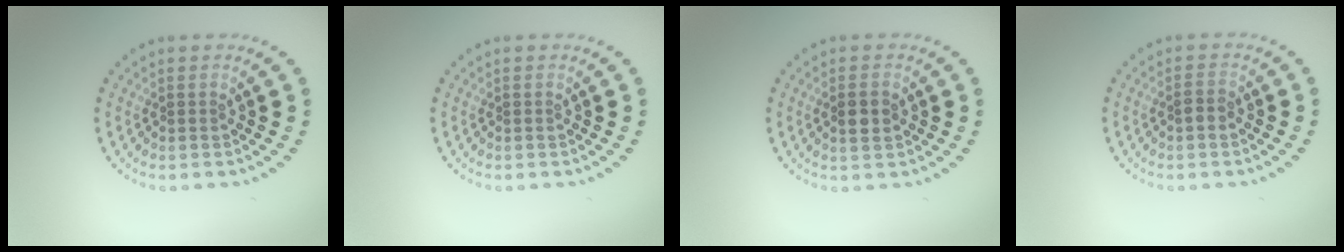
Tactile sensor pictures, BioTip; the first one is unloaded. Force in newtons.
{"total": 0.0}
{"total": 1.9, "press": 1.9, "slide": 0.3}
{"total": 1.1, "press": 1.1, "slide": 0.4}